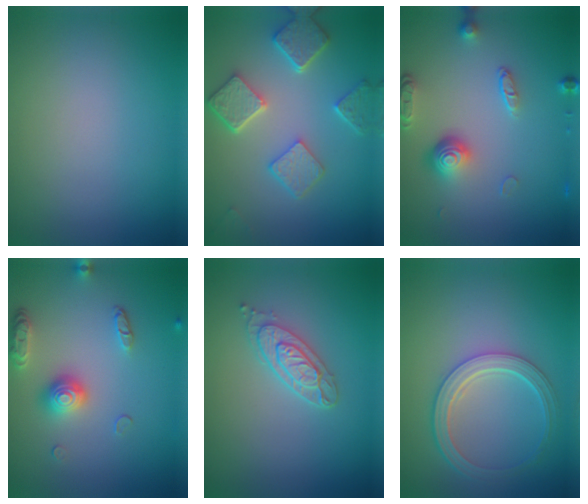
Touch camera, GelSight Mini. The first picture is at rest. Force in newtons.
{"total": 5.5, "press": 4.4, "slide": 3.4}
{"total": 4.2, "press": 3.0, "slide": 2.9}
{"total": 3.6, "press": 3.0, "slide": 2.0}
{"total": 2.9, "press": 2.5, "slide": 1.5}
{"total": 4.7, "press": 3.6, "slide": 3.0}